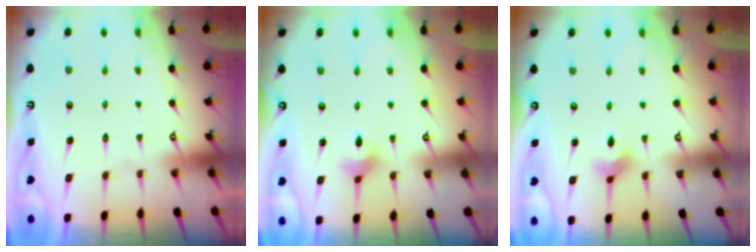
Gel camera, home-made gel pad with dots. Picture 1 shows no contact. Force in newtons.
{"total": 2.9, "press": 2.9, "slide": 0.4}
{"total": 3.2, "press": 3.2, "slide": 0.6}